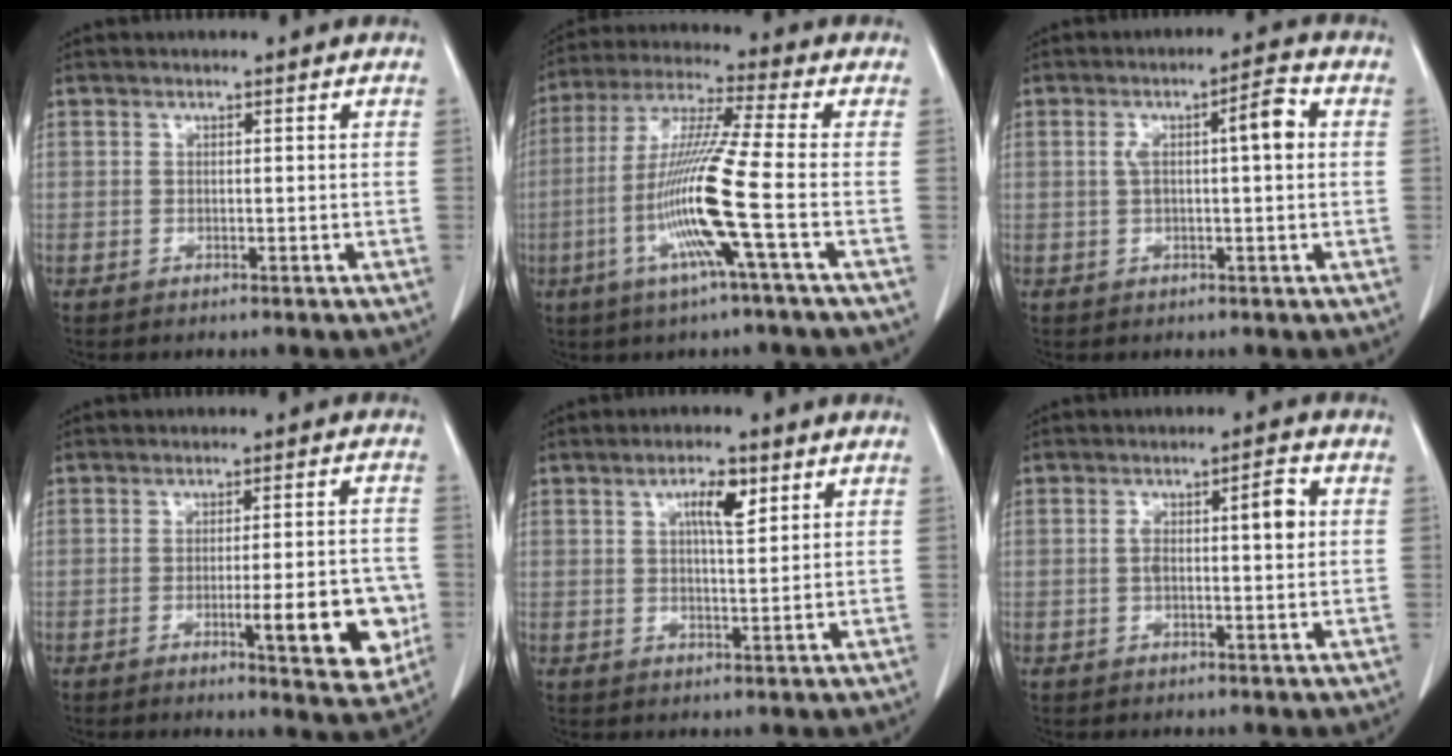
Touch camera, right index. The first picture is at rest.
{"total": 13.6, "force": [-3.8, -1.7, 12.9], "torque": [-0.263, -0.012, -0.084]}
{"total": 6.1, "force": [0.9, 0.9, 6.0], "torque": [-0.101, 0.023, 0.014]}
{"total": 10.4, "force": [-3.0, 2.1, 9.7], "torque": [-0.112, 0.000, -0.032]}
{"total": 4.8, "force": [2.1, 1.2, 4.2], "torque": [-0.074, 0.001, 0.036]}
{"total": 5.4, "force": [0.8, 1.2, 5.2], "torque": [-0.091, 0.019, 0.013]}